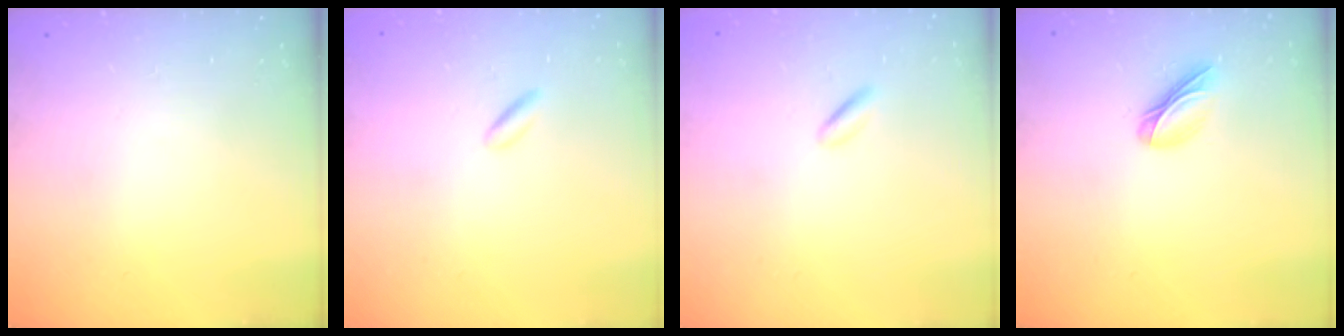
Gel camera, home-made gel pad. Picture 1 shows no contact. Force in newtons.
{"total": 0.9, "press": 0.6, "slide": 0.7}
{"total": 0.6, "press": 0.3, "slide": 0.5}
{"total": 6.1, "press": 6.0, "slide": 0.7}